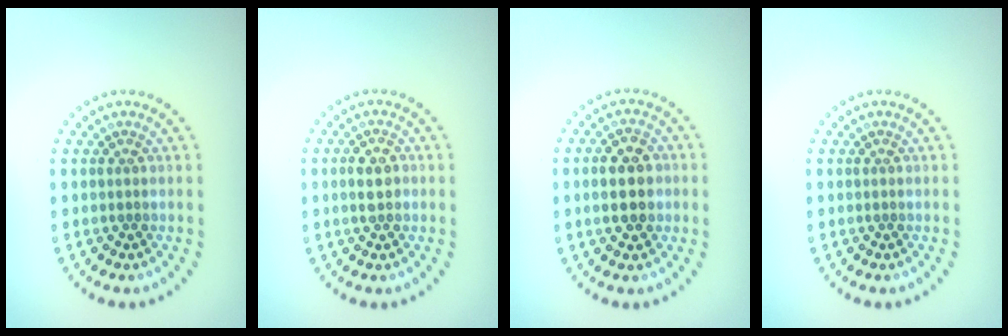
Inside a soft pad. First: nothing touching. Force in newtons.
{"total": 1.9, "press": 1.9, "slide": 0.4}
{"total": 4.1, "press": 4.1, "slide": 0.2}
{"total": 0.0}